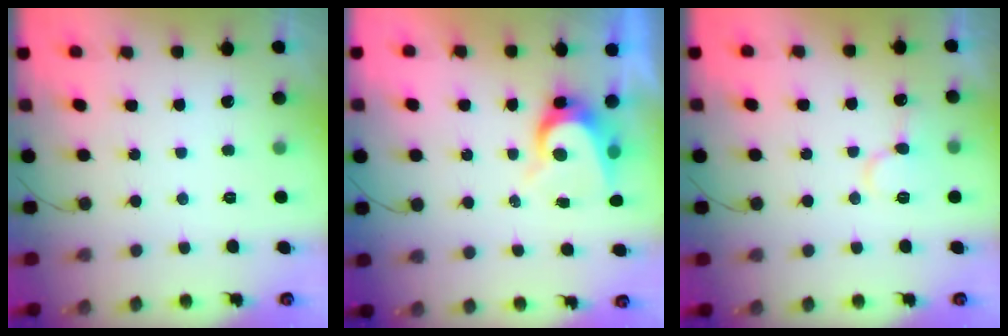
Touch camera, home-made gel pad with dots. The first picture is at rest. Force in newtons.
{"total": 6.6, "press": 6.6, "slide": 0.5}
{"total": 9.2, "press": 9.1, "slide": 1.4}